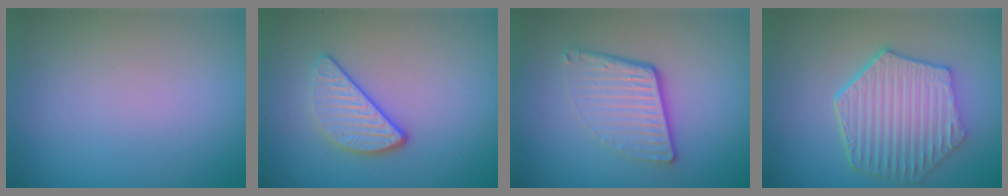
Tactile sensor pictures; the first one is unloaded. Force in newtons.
{"total": 3.0, "press": 2.5, "slide": 1.6}
{"total": 4.4, "press": 2.8, "slide": 3.4}
{"total": 6.4, "press": 4.8, "slide": 4.2}